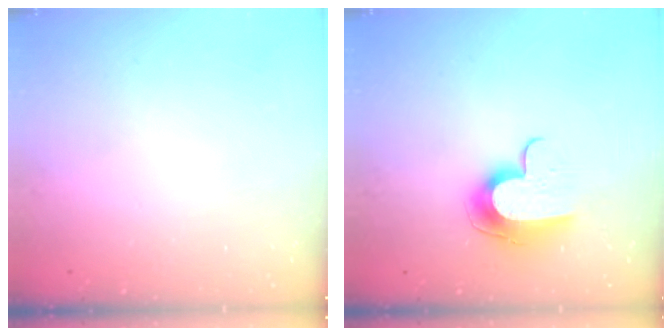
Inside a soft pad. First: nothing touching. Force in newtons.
{"total": 10.2, "press": 10.2, "slide": 0.2}